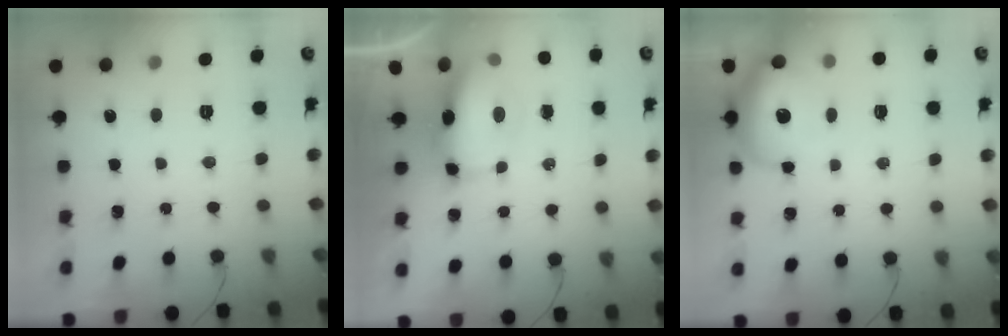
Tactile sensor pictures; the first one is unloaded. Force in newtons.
{"total": 11.5, "press": 10.6, "slide": 4.4}
{"total": 19.2, "press": 15.6, "slide": 11.2}